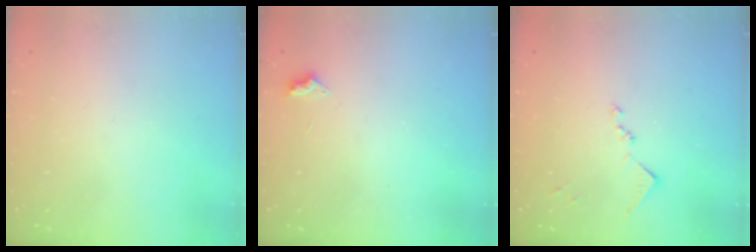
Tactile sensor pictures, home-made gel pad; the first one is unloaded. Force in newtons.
{"total": 2.4, "press": 2.4, "slide": 0.4}
{"total": 8.9, "press": 8.9, "slide": 0.6}